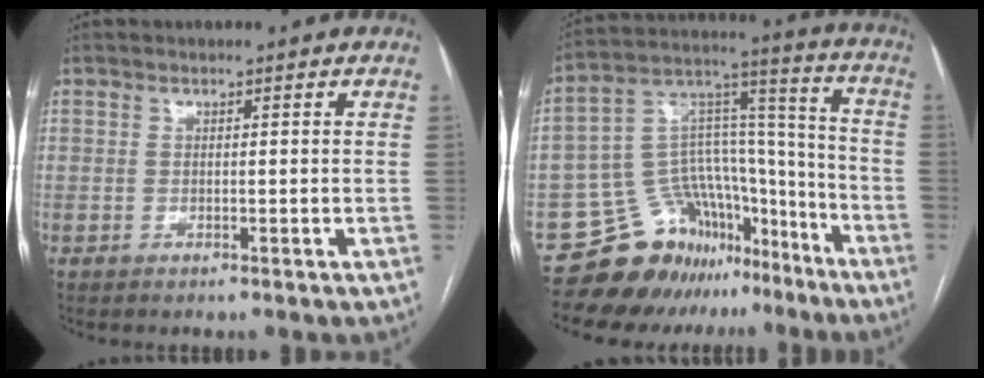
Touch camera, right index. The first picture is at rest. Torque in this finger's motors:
{"motor_torque": [-0.32, -0.40, -0.82, -0.21]}